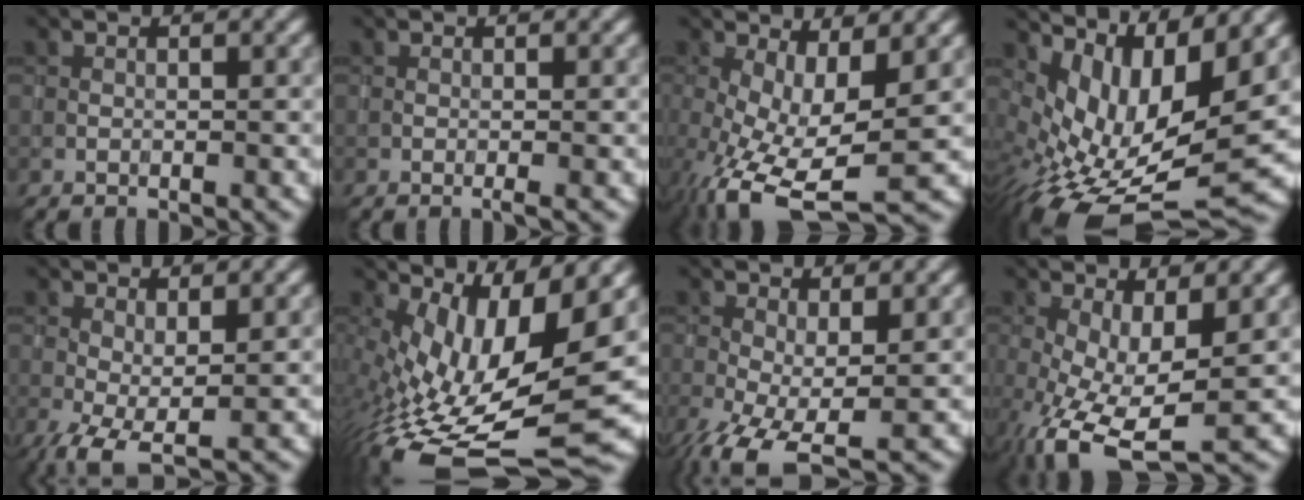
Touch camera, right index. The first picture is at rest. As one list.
[{"total": 0.8, "force": [-0.1, 0.1, 0.7], "torque": [-0.011, -0.003, -0.004]}, {"total": 9.7, "force": [-2.8, 3.6, 8.6], "torque": [-0.170, -0.018, -0.043]}, {"total": 11.1, "force": [0.6, 5.6, 9.6], "torque": [-0.177, -0.017, 0.026]}, {"total": 3.8, "force": [-1.2, 1.3, 3.4], "torque": [-0.075, -0.006, -0.025]}, {"total": 13.6, "force": [-0.1, 4.8, 12.7], "torque": [-0.238, -0.013, 0.017]}, {"total": 6.2, "force": [-2.5, 2.3, 5.1], "torque": [-0.115, -0.020, -0.046]}, {"total": 8.1, "force": [-2.3, 3.2, 7.1], "torque": [-0.145, -0.013, -0.039]}]